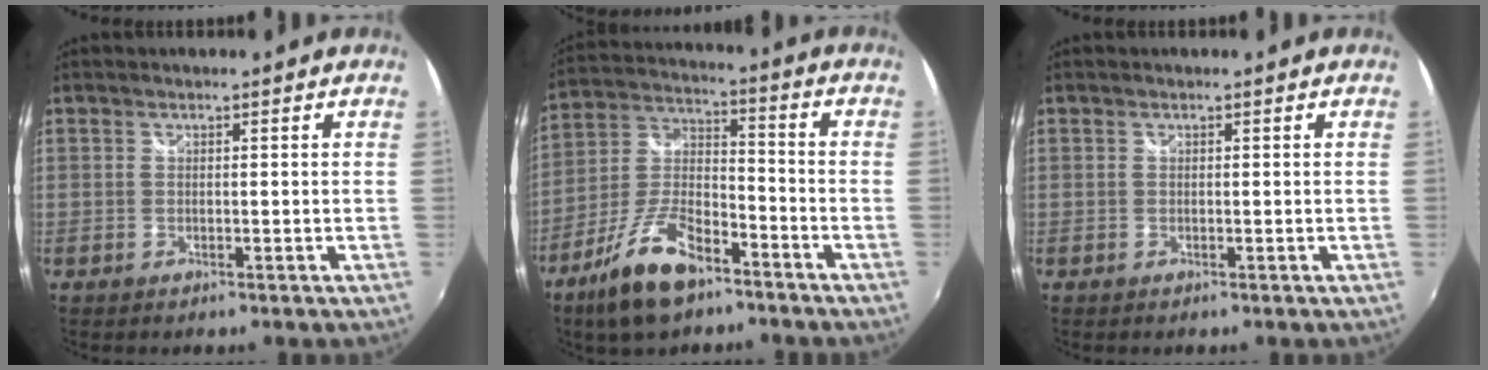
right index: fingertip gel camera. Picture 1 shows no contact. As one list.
[{"total": 14.7, "force": [-9.4, 5.9, 9.6], "torque": [-0.205, -0.003, -0.171]}, {"total": 0.0}]